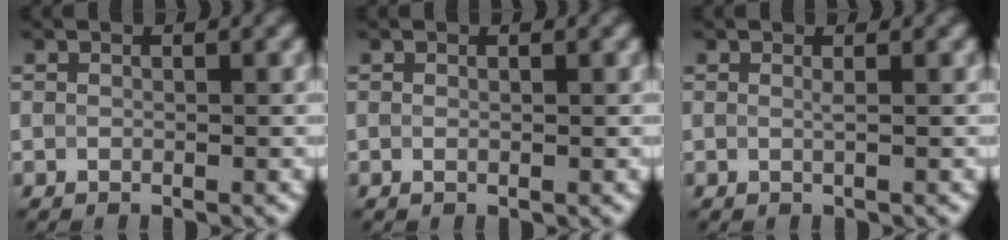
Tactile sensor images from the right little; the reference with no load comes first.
{"total": 0.0}
{"total": 0.0}